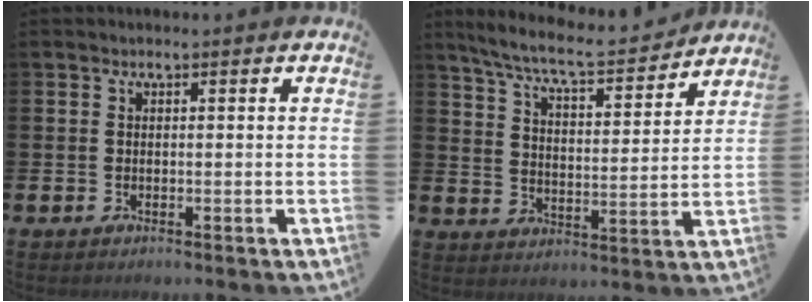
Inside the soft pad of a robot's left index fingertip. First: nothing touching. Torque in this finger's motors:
{"motor_torque": [0.52, -0.72, 0.10, 0.07]}